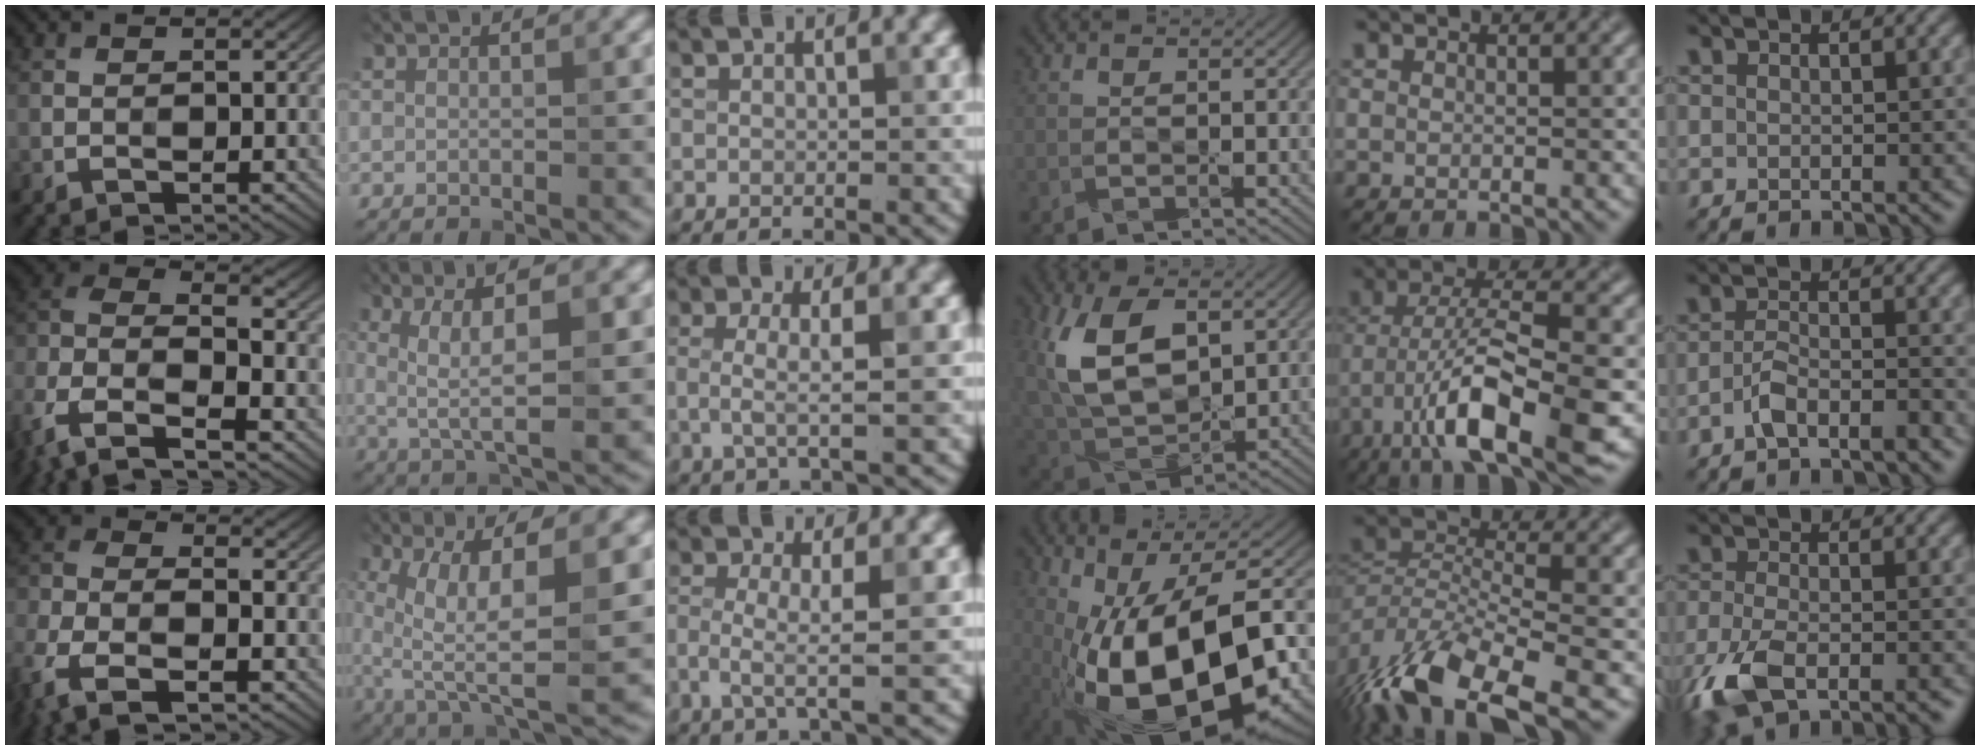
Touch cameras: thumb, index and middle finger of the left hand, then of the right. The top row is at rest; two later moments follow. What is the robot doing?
{"motion": "wipe", "object": "glasses"}